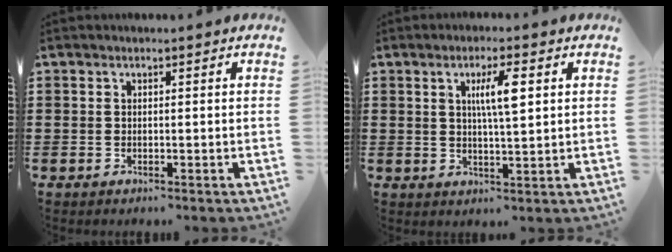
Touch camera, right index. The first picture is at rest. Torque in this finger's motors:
{"motor_torque": [1.06, 0.05, 0.44, 0.12]}